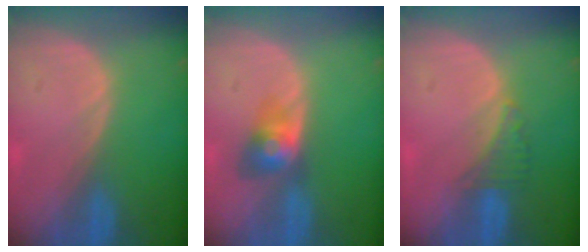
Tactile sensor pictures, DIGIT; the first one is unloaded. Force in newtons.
{"total": 4.0, "press": 4.0, "slide": 0.3}
{"total": 2.7, "press": 2.6, "slide": 0.7}